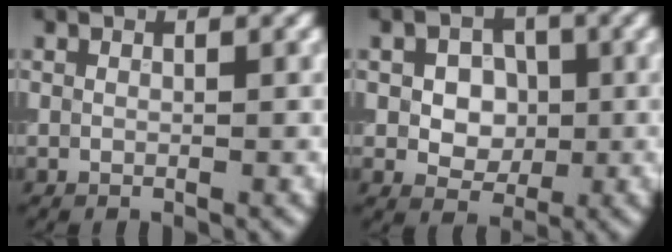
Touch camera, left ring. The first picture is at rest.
{"total": 3.9, "force": [0.0, 3.1, 2.3], "torque": [-0.028, 0.000, -0.010]}